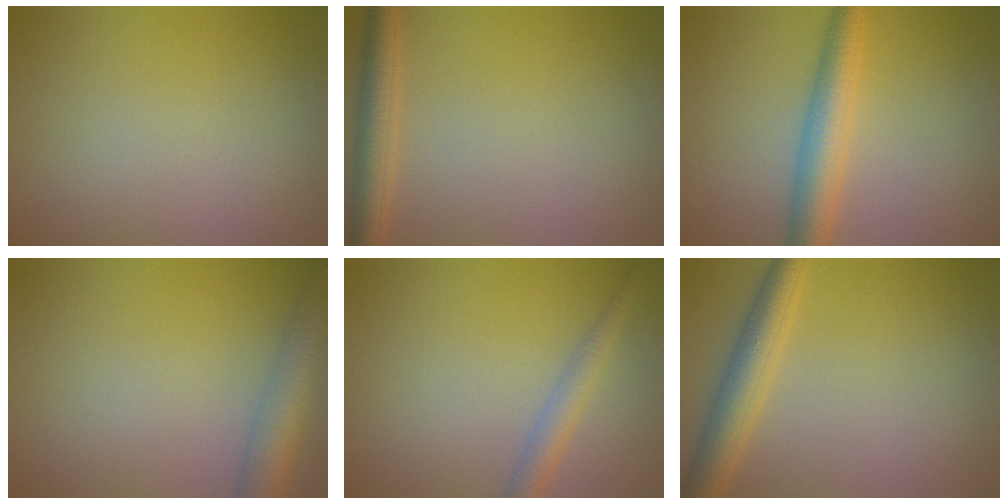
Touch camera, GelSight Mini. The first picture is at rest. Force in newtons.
{"total": 3.3, "press": 3.3, "slide": 0.2}
{"total": 4.5, "press": 4.5, "slide": 0.1}
{"total": 5.1, "press": 5.1, "slide": 0.2}
{"total": 2.2, "press": 2.2, "slide": 0.1}
{"total": 4.3, "press": 4.3, "slide": 0.1}